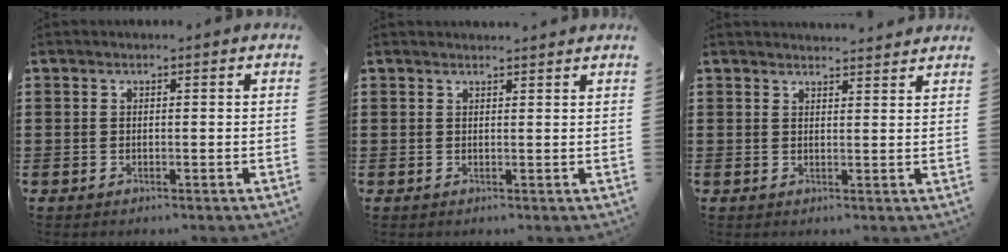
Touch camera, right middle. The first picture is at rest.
{"total": 1.3, "force": [1.2, -0.1, 0.2], "torque": [0.003, -0.004, 0.022]}
{"total": 2.1, "force": [2.1, -0.1, -0.1], "torque": [-0.005, 0.000, 0.040]}